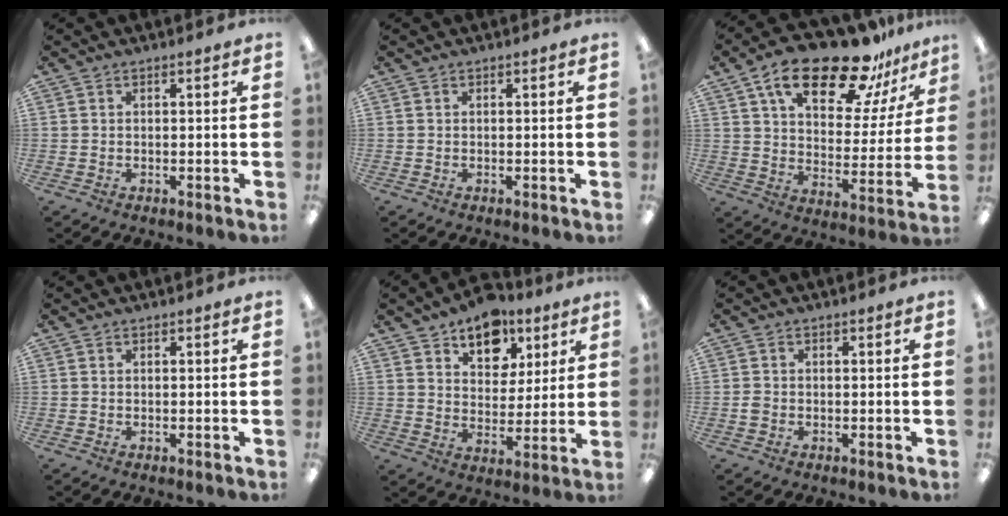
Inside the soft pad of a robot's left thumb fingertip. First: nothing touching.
{"total": 0.0}
{"total": 22.7, "force": [15.5, 9.2, 13.7], "torque": [-0.216, -0.092, 0.263]}
{"total": 0.0}
{"total": 11.6, "force": [8.4, 7.2, 3.4], "torque": [-0.052, -0.052, 0.153]}
{"total": 1.3, "force": [-0.4, 1.1, 0.5], "torque": [-0.009, 0.003, -0.008]}